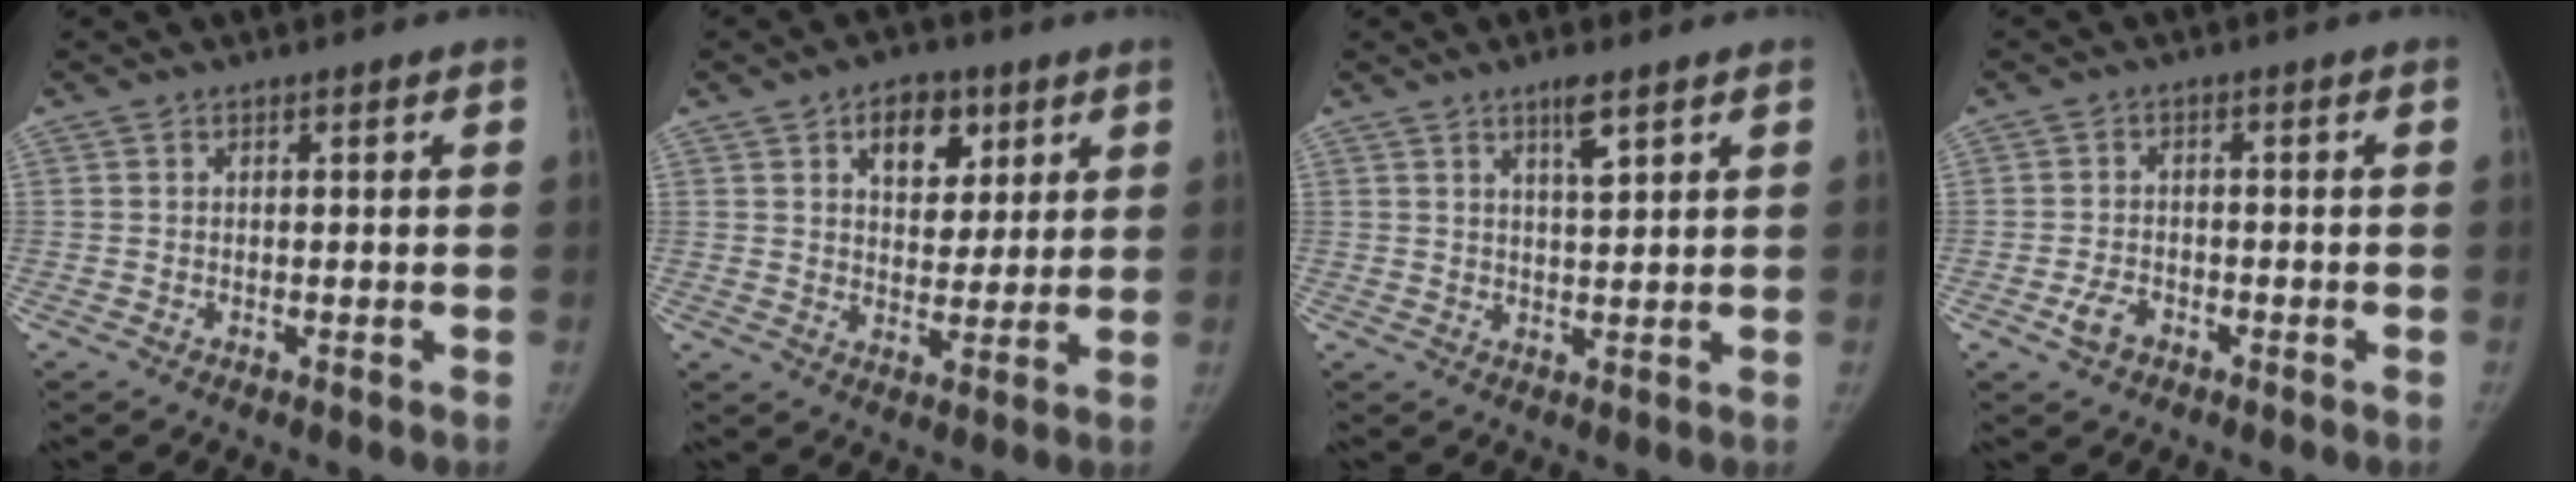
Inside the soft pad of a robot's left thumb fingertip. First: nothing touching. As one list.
[{"total": 9.1, "force": [4.3, 6.0, 5.2], "torque": [-0.038, -0.017, 0.063]}, {"total": 3.9, "force": [2.3, 0.8, 3.0], "torque": [-0.048, -0.013, 0.042]}, {"total": 3.6, "force": [-2.0, 2.3, 1.9], "torque": [-0.034, 0.013, -0.034]}]